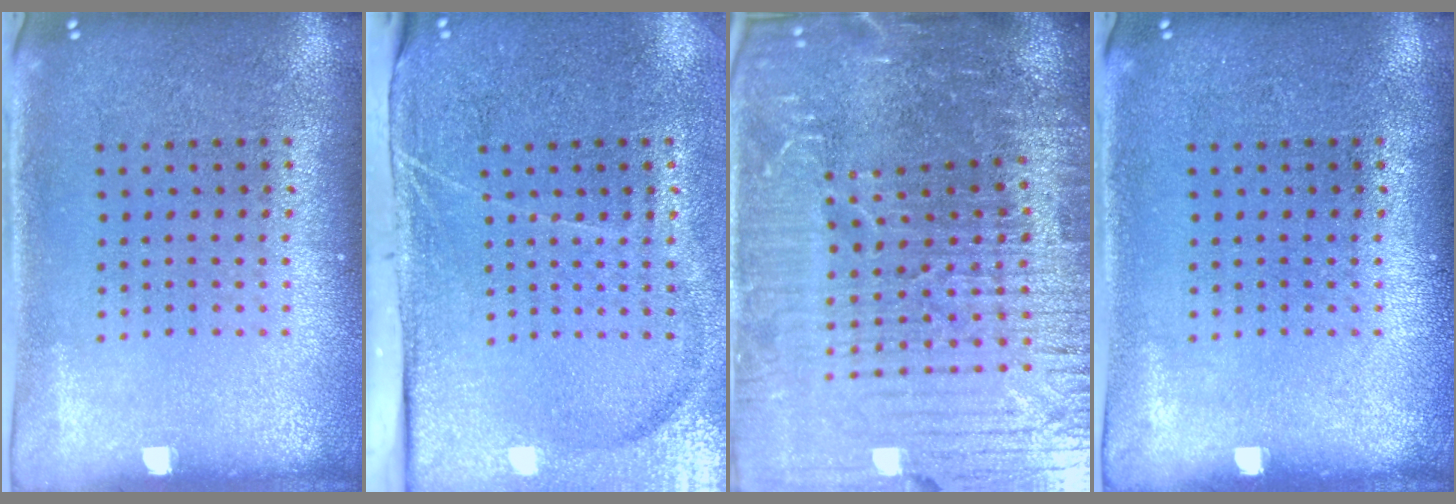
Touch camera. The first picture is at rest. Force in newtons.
{"total": 4.3, "press": 3.5, "slide": 2.5}
{"total": 6.9, "press": 6.0, "slide": 3.4}
{"total": 0.0}